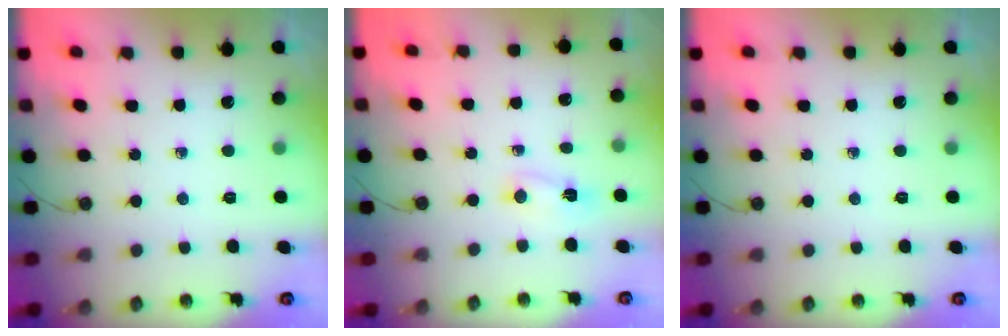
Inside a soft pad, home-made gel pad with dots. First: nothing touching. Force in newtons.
{"total": 3.8, "press": 3.8, "slide": 0.6}
{"total": 0.0}